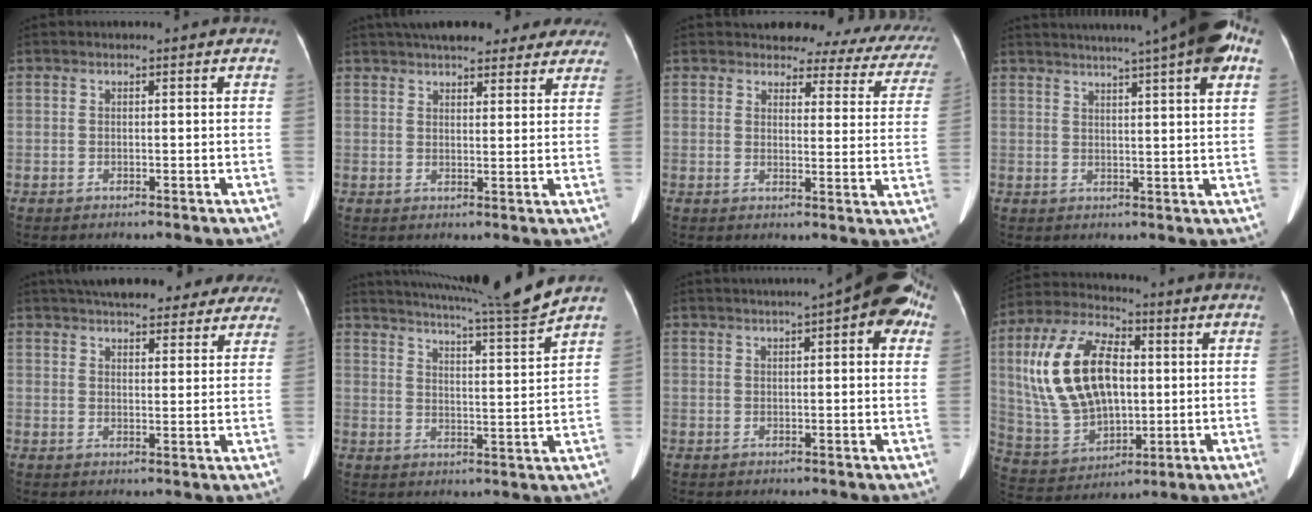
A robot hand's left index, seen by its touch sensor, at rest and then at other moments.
{"total": 18.1, "force": [15.1, 5.3, 8.3], "torque": [-0.114, 0.042, 0.187]}
{"total": 13.1, "force": [11.6, 4.8, 3.8], "torque": [-0.007, -0.027, 0.094]}
{"total": 17.2, "force": [12.3, 0.9, 12.0], "torque": [-0.182, 0.040, 0.147]}
{"total": 21.4, "force": [18.2, 6.2, 9.2], "torque": [-0.136, 0.031, 0.223]}
{"total": 12.3, "force": [11.3, -3.0, 3.8], "torque": [-0.069, -0.050, 0.166]}
{"total": 11.2, "force": [5.9, 2.1, 9.3], "torque": [-0.108, 0.027, 0.063]}
{"total": 17.5, "force": [2.6, 10.0, 14.1], "torque": [-0.303, 0.029, 0.058]}